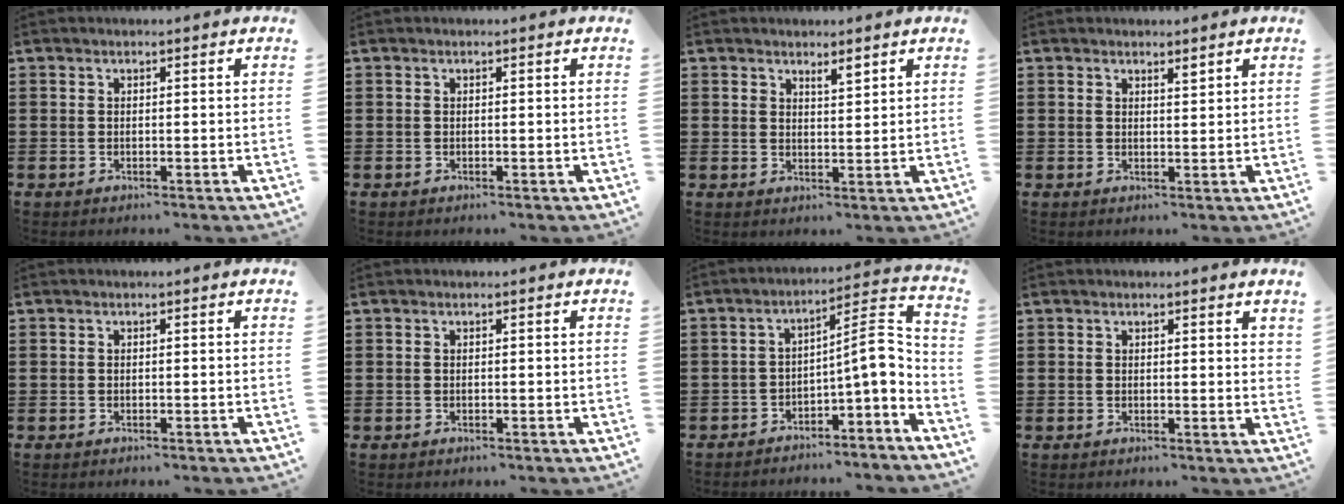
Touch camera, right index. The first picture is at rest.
{"total": 0.0}
{"total": 2.4, "force": [2.0, 0.7, 1.1], "torque": [-0.015, 0.000, 0.034]}
{"total": 1.4, "force": [1.3, 0.3, 0.4], "torque": [-0.002, -0.002, 0.022]}
{"total": 0.0}
{"total": 0.0}
{"total": 7.2, "force": [-1.9, 1.6, 6.8], "torque": [-0.108, -0.012, -0.045]}
{"total": 0.8, "force": [0.7, 0.2, 0.4], "torque": [-0.010, 0.003, 0.013]}